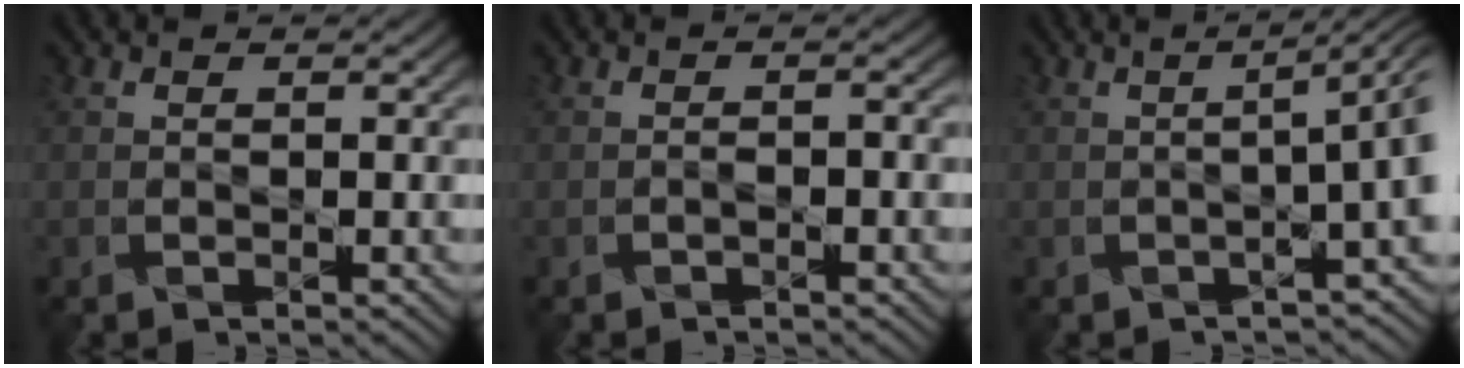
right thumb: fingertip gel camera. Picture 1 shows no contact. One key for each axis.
{"total": 1.4, "fx": -1.0, "fy": 0.4, "fz": 1.0, "tx": -0.011, "ty": 0.009, "tz": -0.013}
{"total": 6.6, "fx": -1.4, "fy": 1.3, "fz": 6.4, "tx": -0.076, "ty": 0.004, "tz": -0.019}